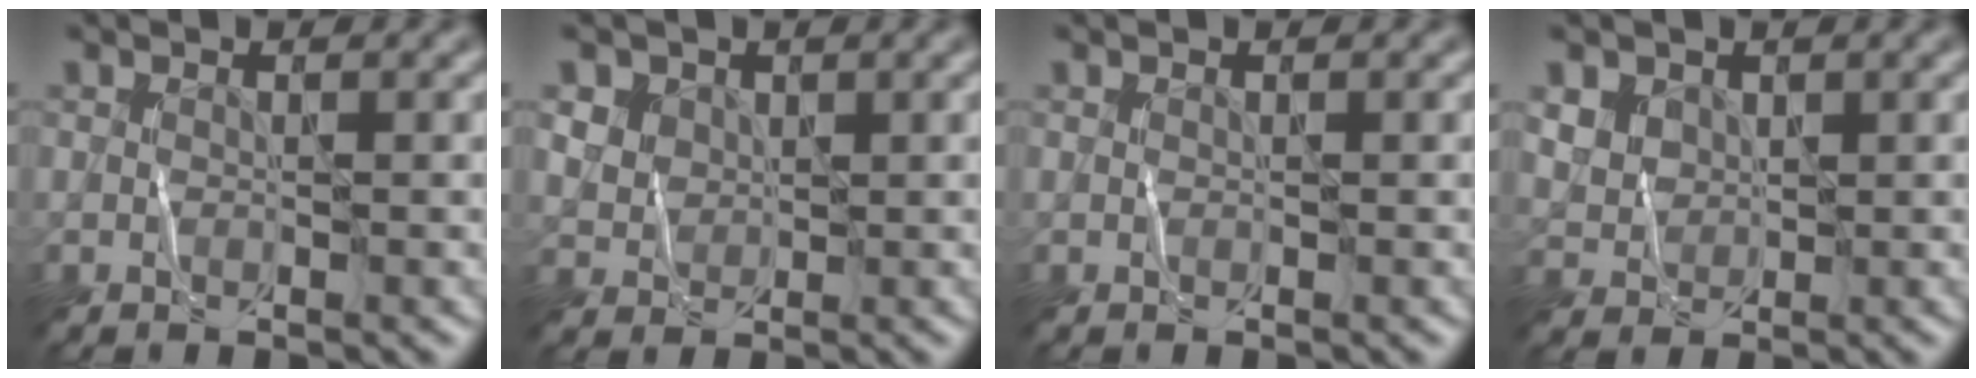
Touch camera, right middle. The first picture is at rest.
{"total": 4.1, "force": [2.5, 3.0, 1.2], "torque": [-0.052, 0.009, 0.045]}
{"total": 0.0}
{"total": 3.9, "force": [2.3, 2.9, 1.1], "torque": [-0.053, 0.006, 0.046]}